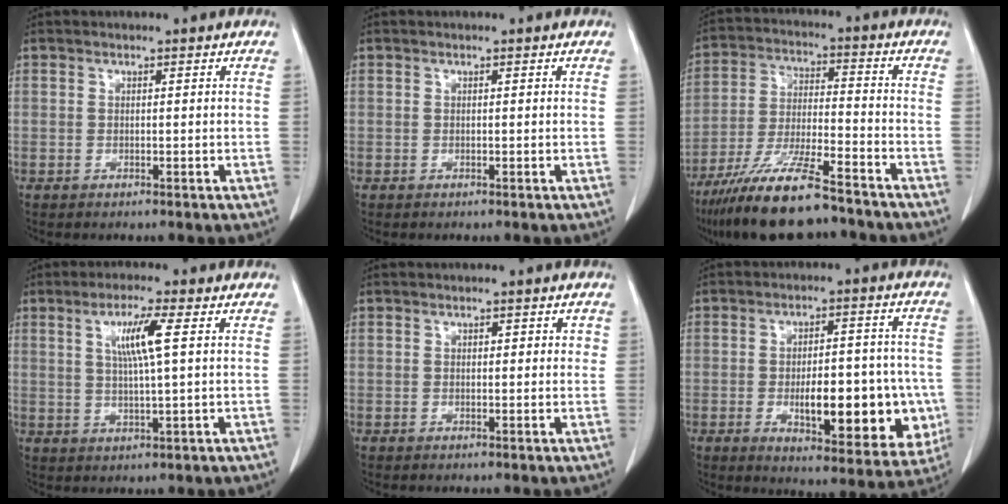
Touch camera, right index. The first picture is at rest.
{"total": 0.0}
{"total": 15.0, "force": [-11.8, 1.8, 9.1], "torque": [-0.182, -0.029, -0.208]}
{"total": 6.2, "force": [1.8, -0.2, 6.0], "torque": [-0.112, 0.001, 0.036]}
{"total": 1.8, "force": [0.6, 1.0, 1.4], "torque": [-0.012, 0.003, 0.005]}
{"total": 16.0, "force": [-3.5, 6.0, 14.5], "torque": [-0.174, 0.013, -0.031]}